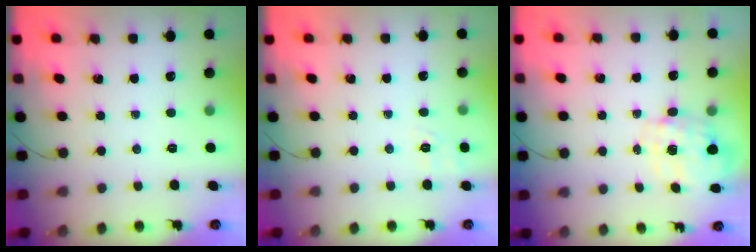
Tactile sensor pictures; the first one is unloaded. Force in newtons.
{"total": 1.9, "press": 0.8, "slide": 1.7}
{"total": 2.7, "press": 2.6, "slide": 0.8}